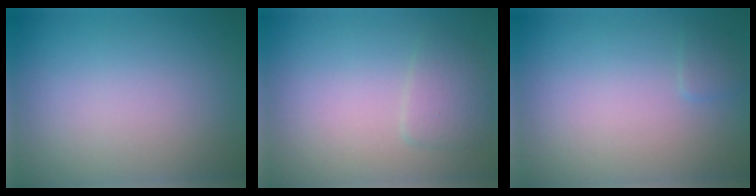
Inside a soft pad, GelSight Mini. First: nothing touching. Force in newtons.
{"total": 1.8, "press": 1.8, "slide": 0.1}
{"total": 0.7, "press": 0.7, "slide": 0.1}